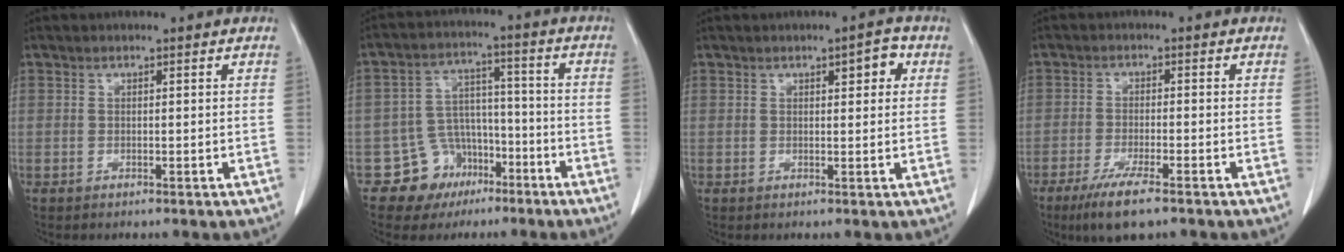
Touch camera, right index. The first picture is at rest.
{"total": 8.4, "force": [-4.7, 6.9, 1.2], "torque": [-0.013, 0.031, -0.065]}
{"total": 3.2, "force": [1.2, 1.0, 2.8], "torque": [-0.034, 0.005, 0.014]}
{"total": 7.1, "force": [-4.7, 0.7, 5.3], "torque": [-0.098, -0.019, -0.079]}